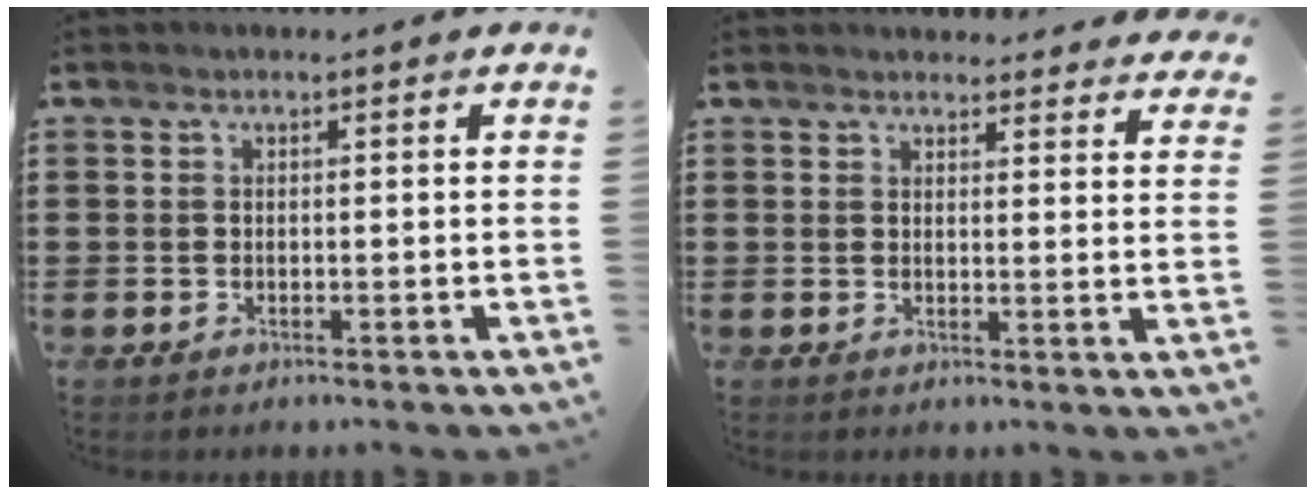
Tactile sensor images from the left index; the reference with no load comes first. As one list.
[{"total": 3.0, "force": [3.0, 0.3, 0.0], "torque": [-0.002, -0.015, 0.055]}]